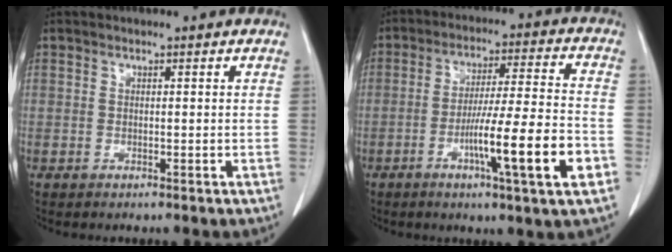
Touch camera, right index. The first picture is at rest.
{"total": 13.9, "force": [-5.0, -0.2, 13.0], "torque": [-0.214, -0.009, -0.082]}